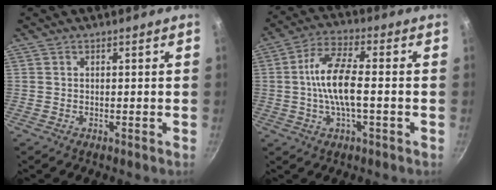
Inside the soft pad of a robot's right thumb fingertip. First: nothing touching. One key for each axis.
{"total": 10.5, "fx": -0.8, "fy": 3.7, "fz": 9.8, "tx": -0.189, "ty": 0.024, "tz": -0.026}